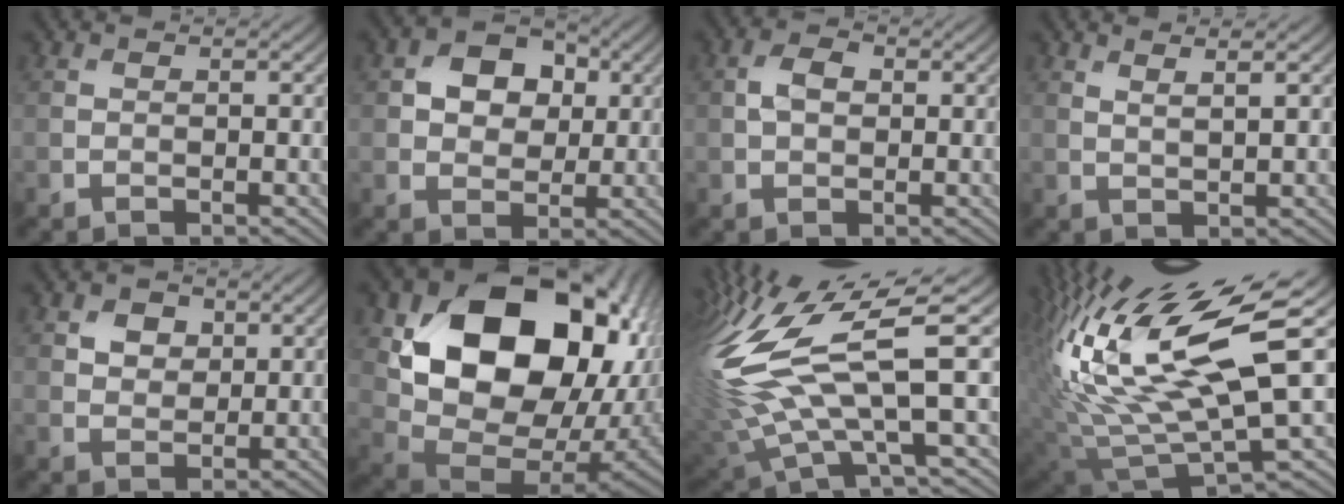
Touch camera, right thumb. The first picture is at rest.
{"total": 7.0, "force": [2.1, 5.3, 4.0], "torque": [-0.086, 0.012, 0.021]}
{"total": 2.8, "force": [0.4, 1.9, 2.1], "torque": [-0.045, 0.004, 0.004]}
{"total": 2.4, "force": [1.6, 0.3, 1.7], "torque": [-0.024, 0.000, 0.023]}
{"total": 3.4, "force": [1.6, 2.5, 1.7], "torque": [-0.038, -0.005, 0.026]}
{"total": 20.3, "force": [4.9, 14.2, 13.6], "torque": [-0.262, -0.030, 0.119]}
{"total": 16.0, "force": [3.0, 4.6, 15.0], "torque": [-0.367, 0.003, 0.076]}
{"total": 19.0, "force": [5.8, 5.9, 17.2], "torque": [-0.350, 0.015, 0.109]}